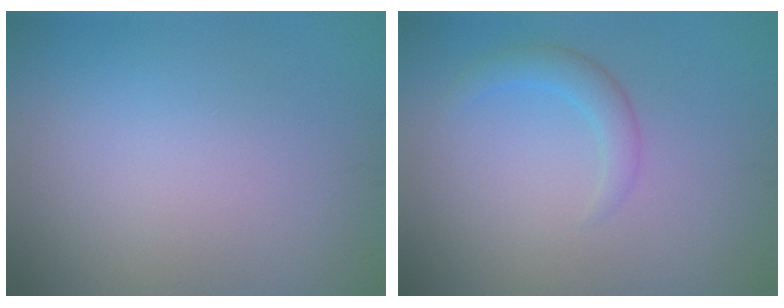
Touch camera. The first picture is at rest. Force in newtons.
{"total": 2.0, "press": 2.0, "slide": 0.2}